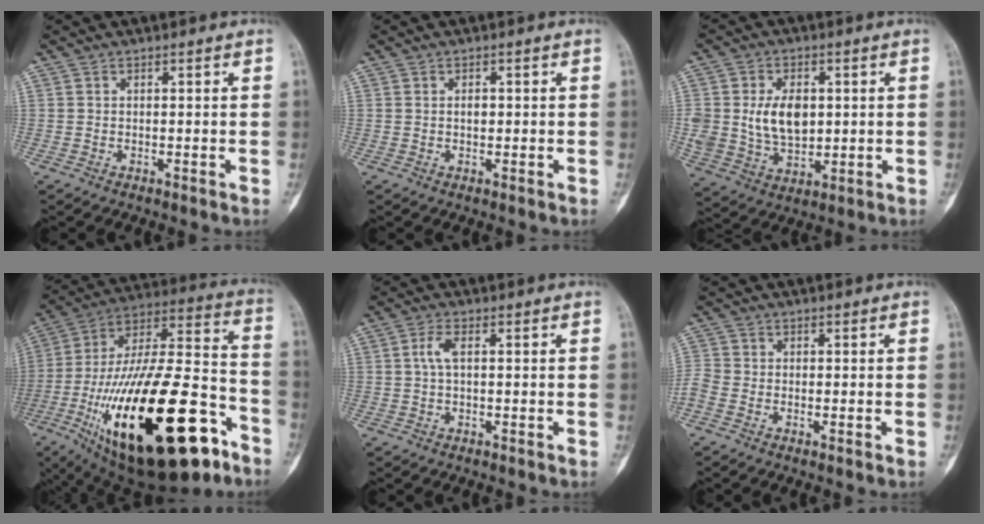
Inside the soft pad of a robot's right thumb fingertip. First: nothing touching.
{"total": 1.1, "force": [0.1, 0.7, 0.8], "torque": [-0.004, 0.000, 0.001]}
{"total": 11.6, "force": [1.6, 8.0, 8.3], "torque": [-0.130, -0.010, 0.041]}
{"total": 40.1, "force": [-16.9, 15.5, 33.0], "torque": [-0.564, 0.048, -0.263]}
{"total": 2.8, "force": [0.3, 1.1, 2.6], "torque": [-0.062, 0.005, 0.005]}
{"total": 3.7, "force": [-1.6, 2.0, 2.7], "torque": [-0.069, 0.008, -0.041]}